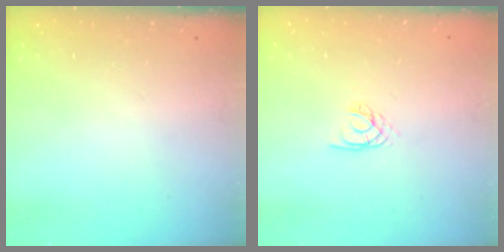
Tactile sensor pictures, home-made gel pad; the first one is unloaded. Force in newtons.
{"total": 2.0, "press": 1.9, "slide": 0.4}